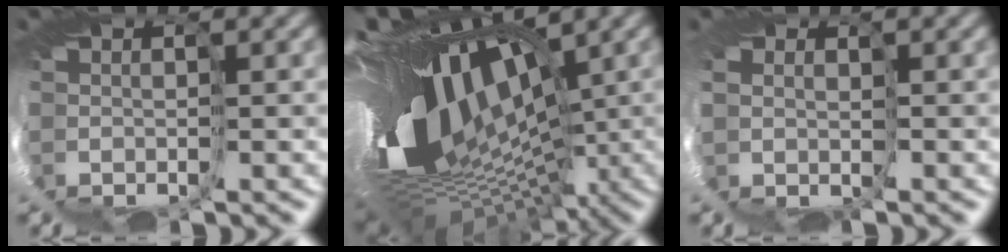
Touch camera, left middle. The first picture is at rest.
{"total": 16.0, "force": [1.1, 8.3, 13.6], "torque": [-0.267, -0.028, 0.018]}
{"total": 1.5, "force": [0.8, 1.3, 0.1], "torque": [-0.021, 0.005, 0.023]}